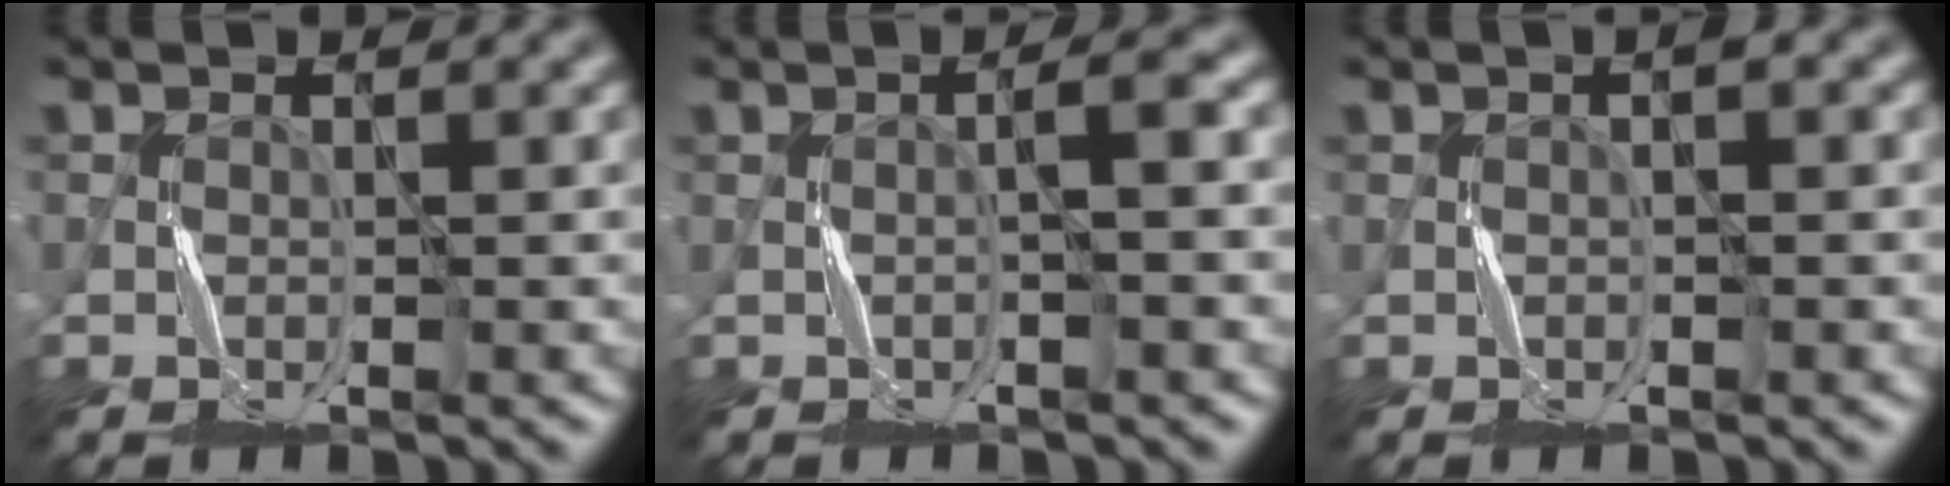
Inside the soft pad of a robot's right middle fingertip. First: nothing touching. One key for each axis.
{"total": 2.1, "fx": -0.1, "fy": 0.1, "fz": 2.1, "tx": -0.033, "ty": 0.011, "tz": -0.003}
{"total": 1.2, "fx": 0.2, "fy": 0.2, "fz": 1.2, "tx": -0.018, "ty": 0.007, "tz": 0.002}